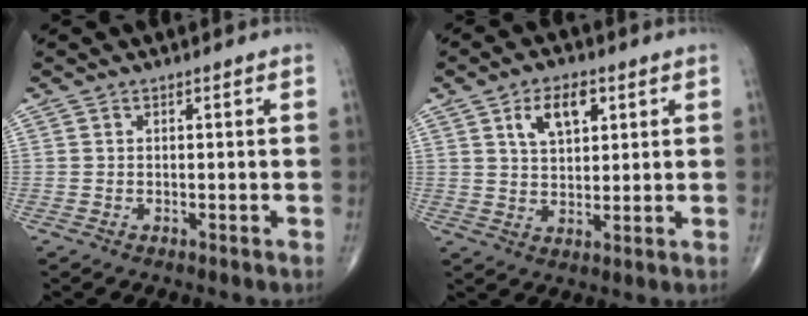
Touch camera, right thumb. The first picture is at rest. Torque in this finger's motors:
{"motor_torque": [-0.02, 0.10, 0.10, 0.03, 0.08]}